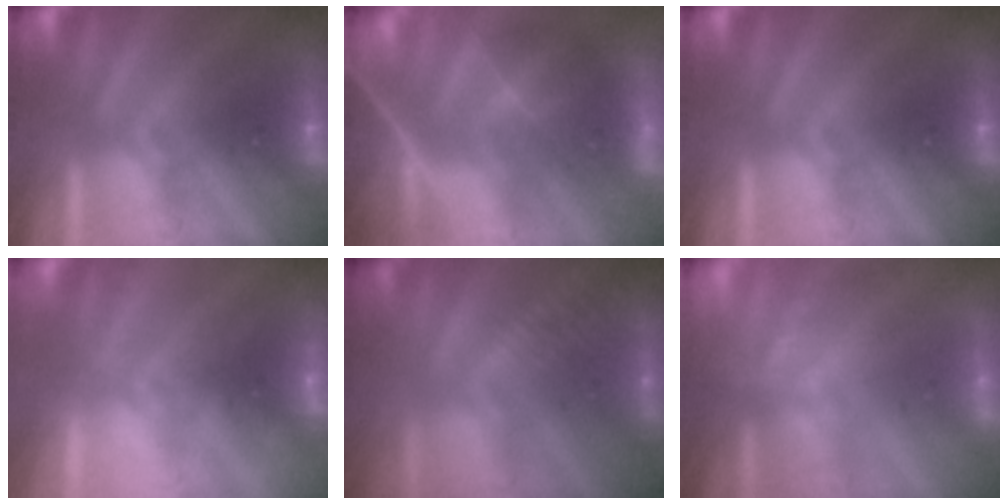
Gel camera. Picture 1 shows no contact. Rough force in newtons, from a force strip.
{"total": 7.1}
{"total": 0.0}
{"total": 2.3}
{"total": 2.9}
{"total": 1.6}